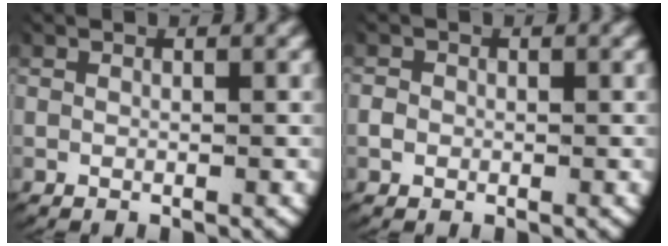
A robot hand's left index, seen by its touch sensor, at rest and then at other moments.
{"total": 1.5, "force": [-0.3, 1.5, 0.4], "torque": [-0.021, -0.007, -0.005]}